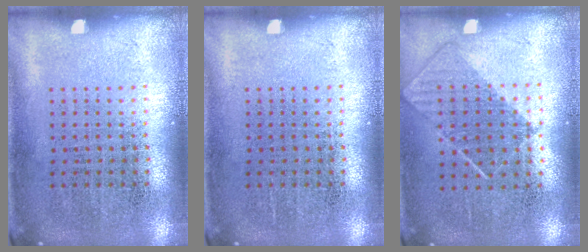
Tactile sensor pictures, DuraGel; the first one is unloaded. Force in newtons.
{"total": 0.0}
{"total": 0.8, "press": 0.7, "slide": 0.4}